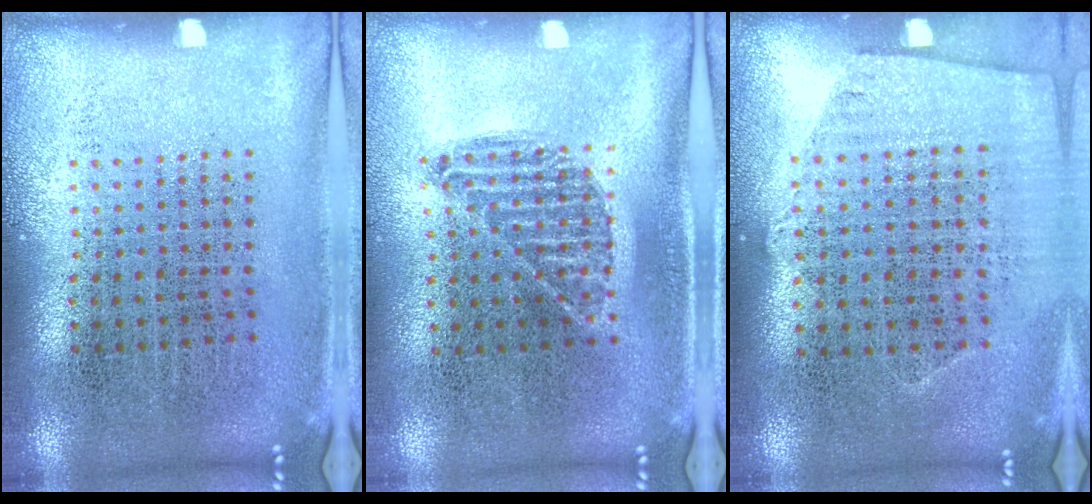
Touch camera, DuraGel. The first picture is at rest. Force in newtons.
{"total": 0.9, "press": 0.8, "slide": 0.5}
{"total": 0.9, "press": 0.7, "slide": 0.7}